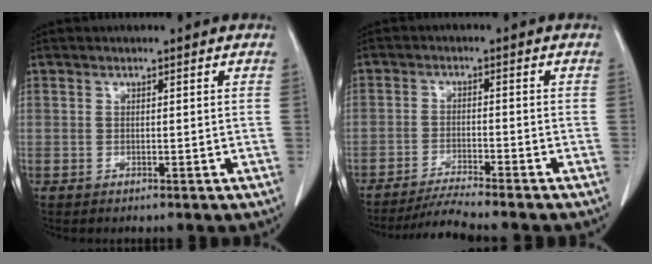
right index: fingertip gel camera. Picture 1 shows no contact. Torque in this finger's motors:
{"motor_torque": [0.64, -0.91, 0.07, 0.01]}